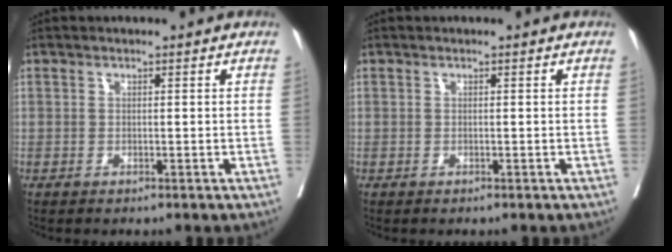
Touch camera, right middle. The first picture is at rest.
{"total": 0.0}